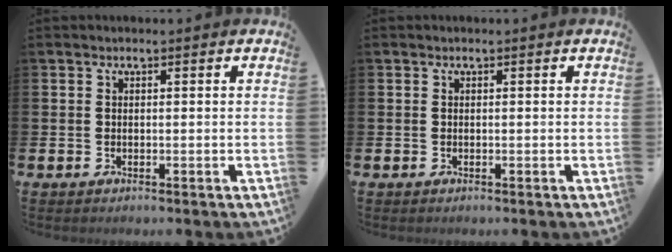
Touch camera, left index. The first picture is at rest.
{"total": 0.0}